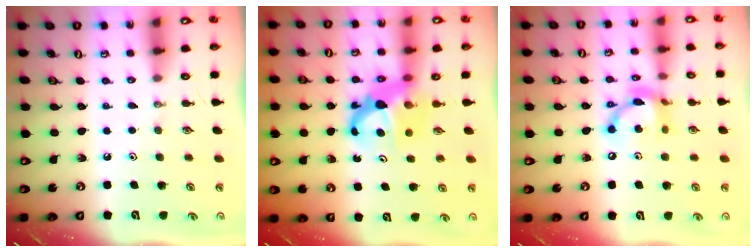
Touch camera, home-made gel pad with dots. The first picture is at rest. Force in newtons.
{"total": 6.9, "press": 6.9, "slide": 0.5}
{"total": 12.3, "press": 12.2, "slide": 0.7}